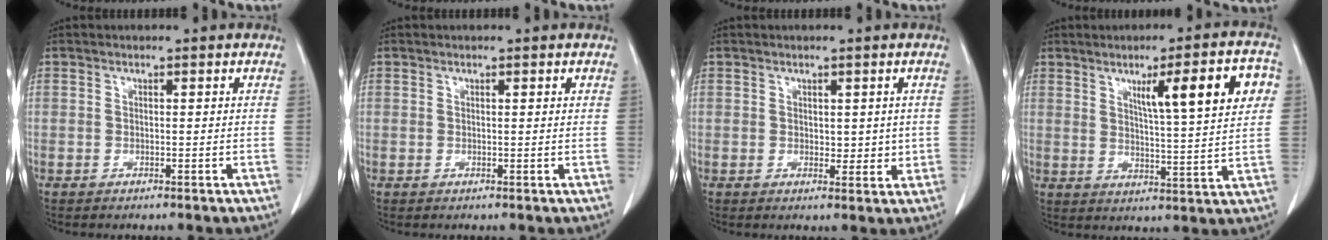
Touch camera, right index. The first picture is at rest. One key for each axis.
{"total": 0.5, "fx": 0.4, "fy": 0.0, "fz": 0.4, "tx": -0.006, "ty": 0.000, "tz": 0.005}
{"total": 2.6, "fx": 0.6, "fy": 1.7, "fz": 2.0, "tx": -0.019, "ty": -0.007, "tz": 0.012}
{"total": 12.5, "fx": 4.7, "fy": 0.9, "fz": 11.6, "tx": -0.165, "ty": 0.008, "tz": 0.068}